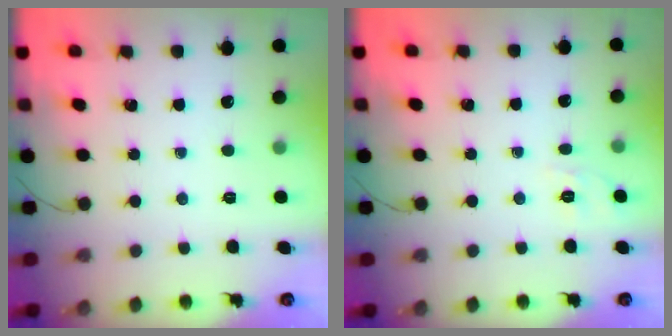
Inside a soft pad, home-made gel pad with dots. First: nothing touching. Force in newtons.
{"total": 1.5, "press": 0.0, "slide": 1.5}